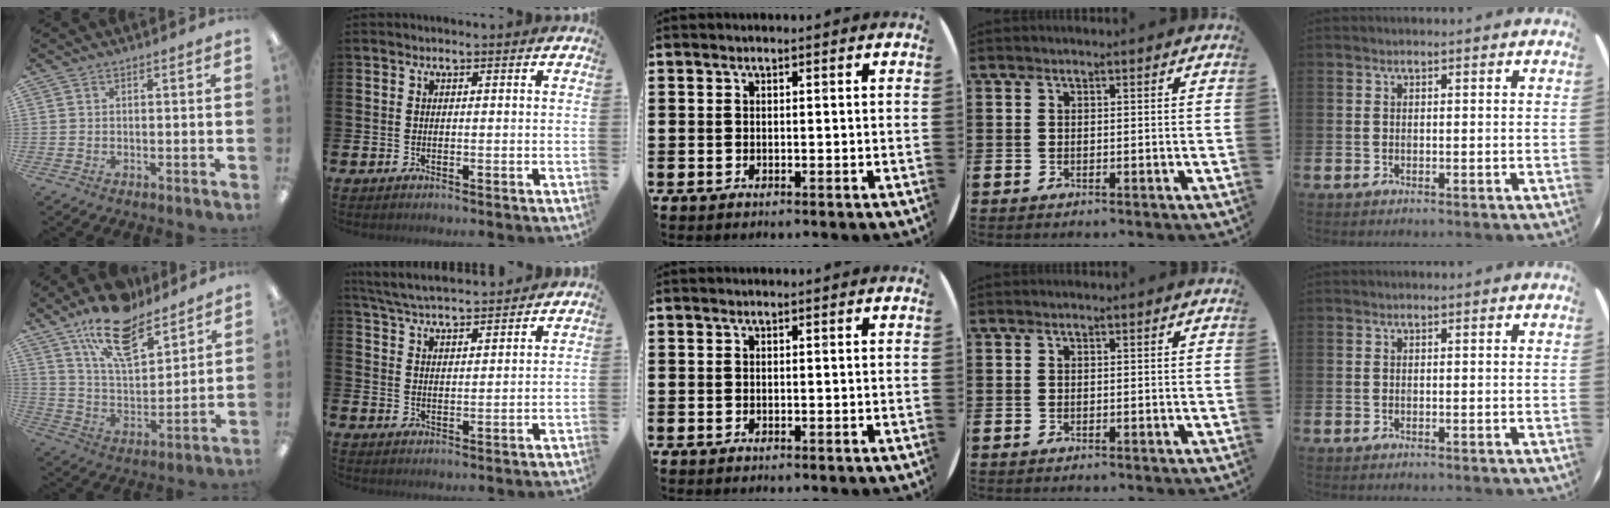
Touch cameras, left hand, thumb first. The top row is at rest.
{"thumb": {"total": 17.5, "force": [12.6, 7.2, 9.8], "torque": [-0.167, -0.063, 0.218]}, "index": {"total": 5.4, "force": [5.3, 0.4, 0.8], "torque": [-0.037, -0.029, 0.095]}}